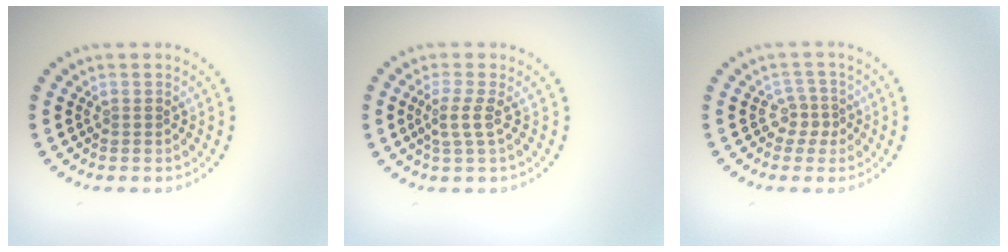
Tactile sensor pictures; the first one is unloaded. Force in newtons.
{"total": 2.0, "press": 1.4, "slide": 1.4}
{"total": 1.9, "press": 1.3, "slide": 1.4}